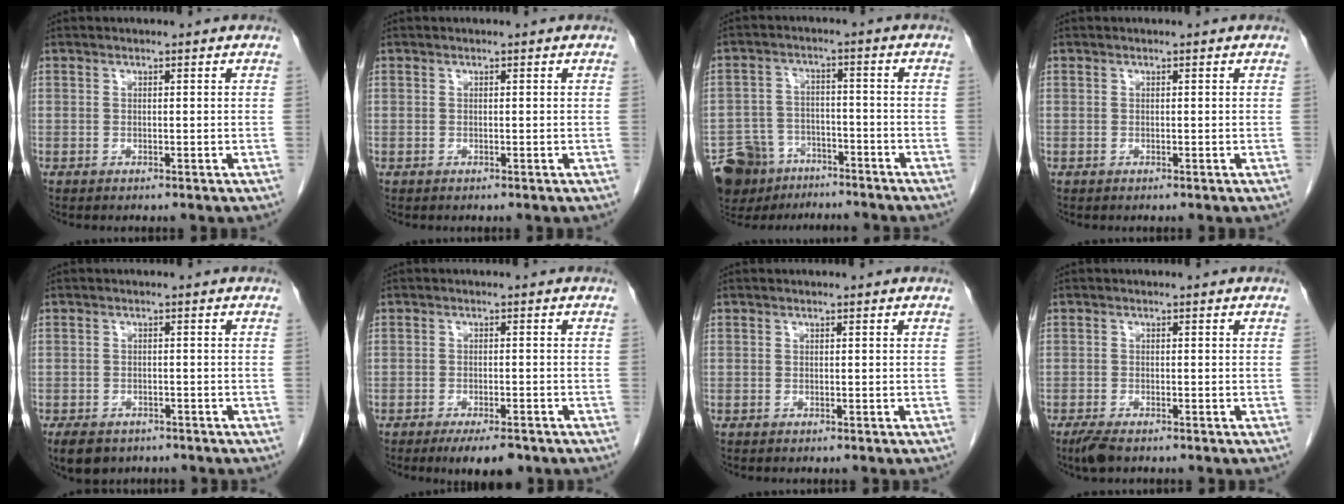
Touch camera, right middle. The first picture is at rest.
{"total": 0.0}
{"total": 10.3, "force": [-8.1, 6.1, 2.0], "torque": [-0.048, 0.022, -0.130]}
{"total": 0.0}
{"total": 7.3, "force": [-5.1, 4.3, 3.0], "torque": [-0.054, -0.005, -0.072]}
{"total": 5.4, "force": [-3.9, 1.4, 3.5], "torque": [-0.048, -0.006, -0.056]}
{"total": 0.0}
{"total": 2.8, "force": [-2.1, 0.8, 1.7], "torque": [-0.039, -0.007, -0.035]}